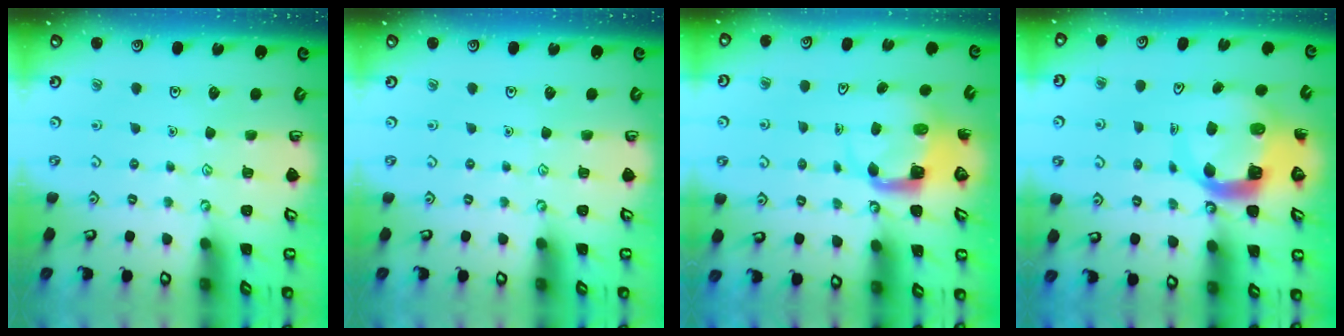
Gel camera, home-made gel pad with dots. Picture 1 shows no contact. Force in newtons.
{"total": 0.0}
{"total": 4.0, "press": 4.0, "slide": 0.4}
{"total": 8.4, "press": 8.3, "slide": 1.0}